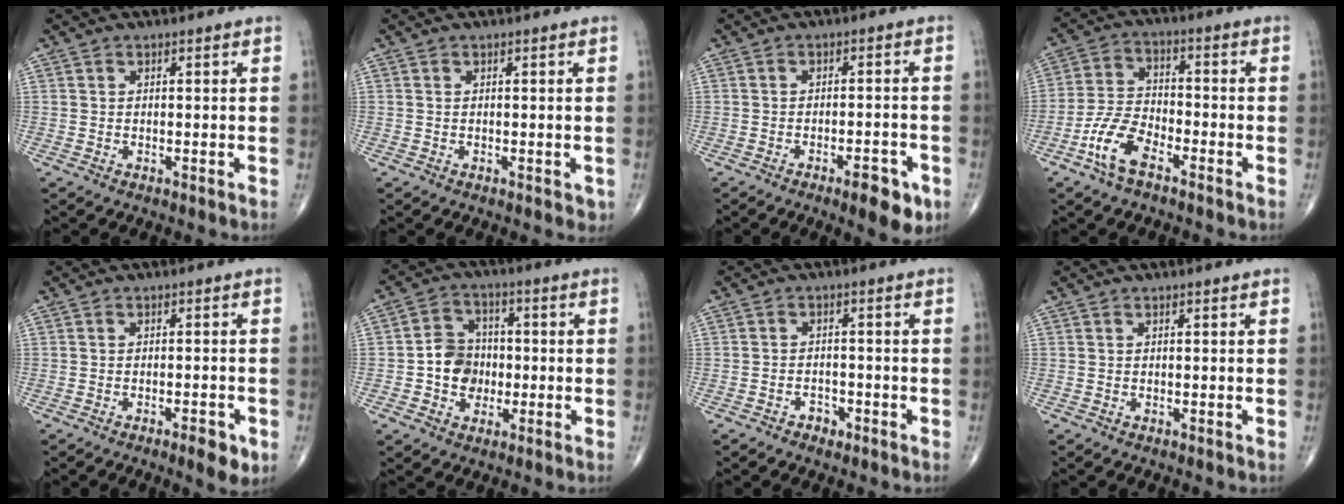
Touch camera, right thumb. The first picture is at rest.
{"total": 1.0, "force": [-0.1, 0.6, 0.8], "torque": [-0.006, -0.002, -0.001]}
{"total": 7.0, "force": [-3.7, 2.3, 5.5], "torque": [-0.063, 0.011, -0.047]}
{"total": 9.1, "force": [-5.2, 4.2, 6.2], "torque": [-0.130, 0.028, -0.105]}
{"total": 4.2, "force": [-2.1, 1.3, 3.5], "torque": [-0.047, 0.000, -0.028]}
{"total": 8.4, "force": [-1.2, 7.2, 4.1], "torque": [-0.031, 0.022, -0.029]}
{"total": 2.6, "force": [-1.6, 1.8, 1.0], "torque": [-0.008, 0.013, -0.023]}
{"total": 0.0}